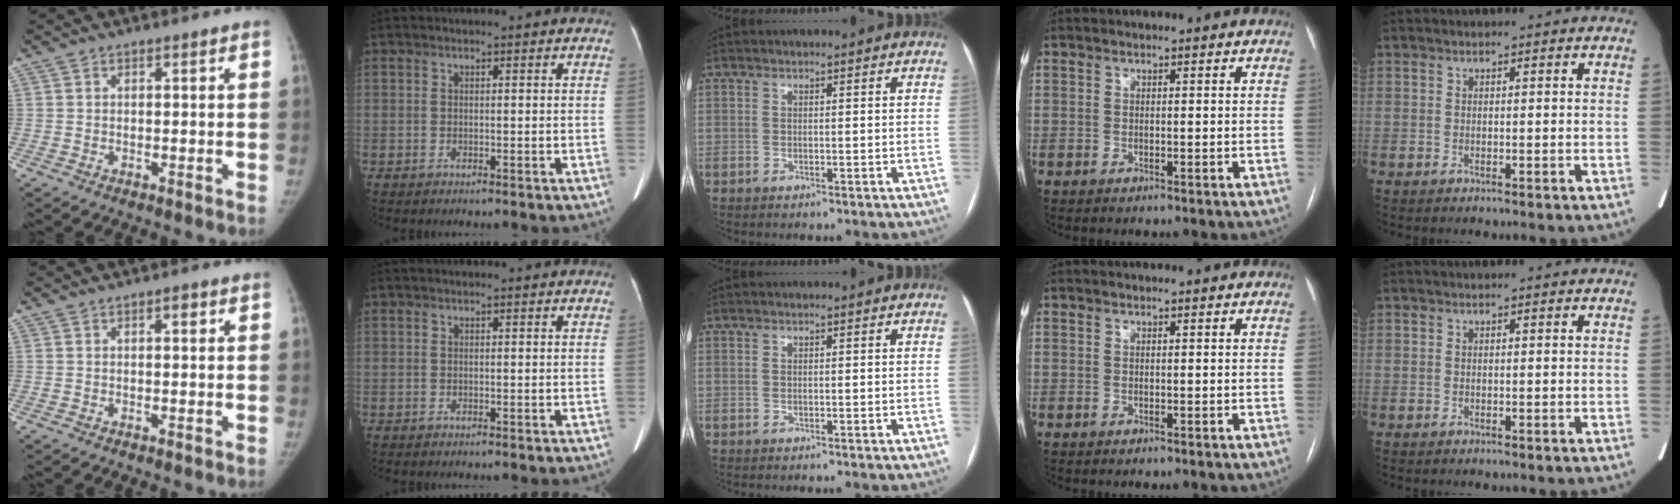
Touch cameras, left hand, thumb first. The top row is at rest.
{"thumb": {"total": 1.0, "force": [0.4, 0.5, 0.8], "torque": [-0.003, 0.003, 0.004]}}